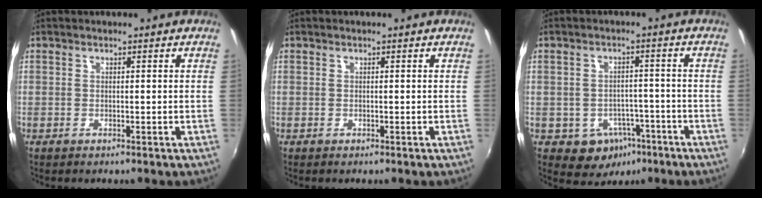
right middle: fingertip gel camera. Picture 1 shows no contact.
{"total": 0.0}
{"total": 7.2, "force": [-3.7, 5.8, 2.1], "torque": [-0.047, 0.015, -0.032]}